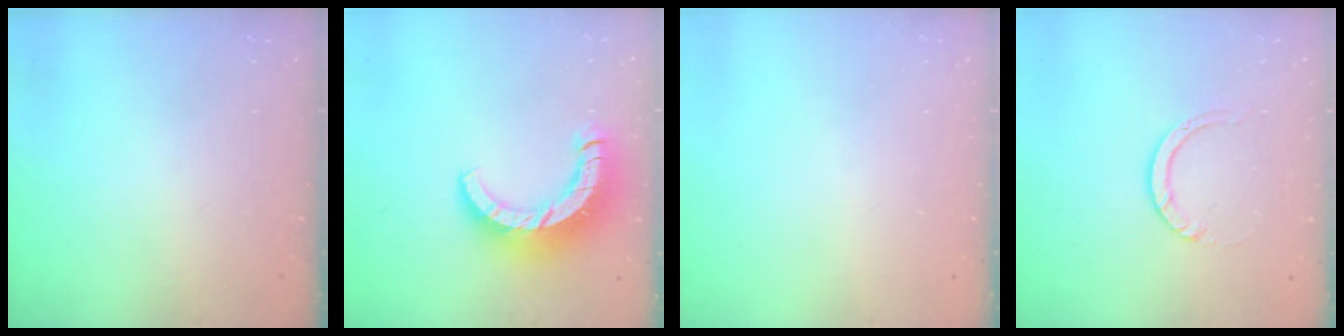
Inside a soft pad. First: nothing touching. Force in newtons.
{"total": 12.2, "press": 12.1, "slide": 1.3}
{"total": 0.0}
{"total": 3.5, "press": 3.5, "slide": 0.3}